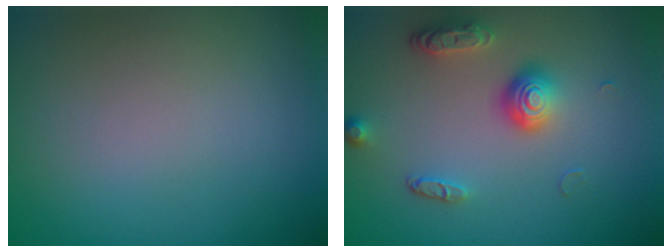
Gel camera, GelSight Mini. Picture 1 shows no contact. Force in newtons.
{"total": 3.7, "press": 2.8, "slide": 2.3}